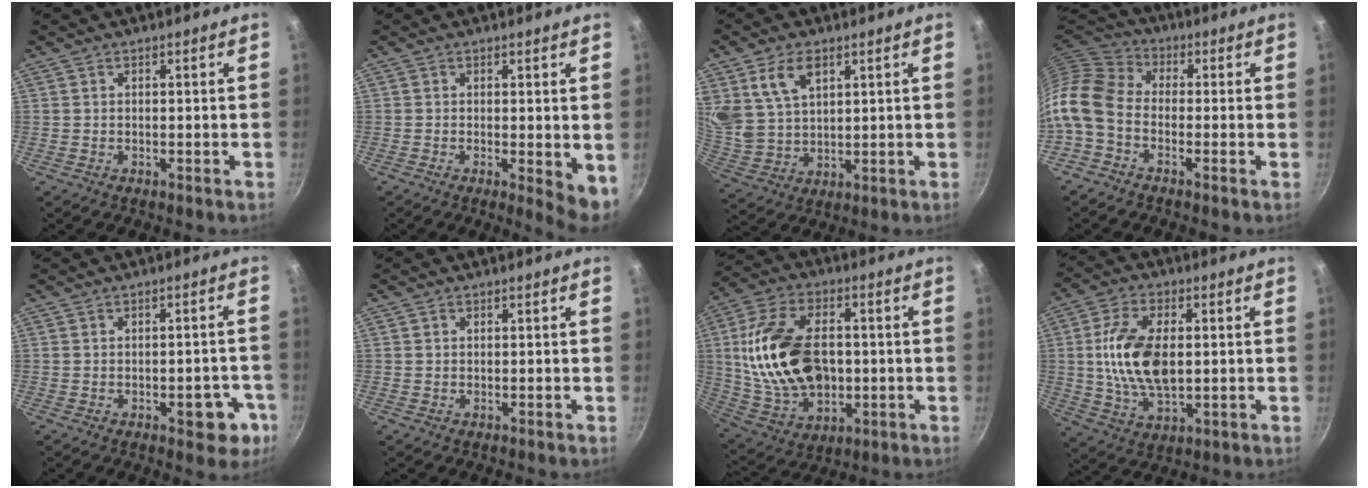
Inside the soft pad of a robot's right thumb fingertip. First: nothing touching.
{"total": 5.0, "force": [-0.3, 1.7, 4.7], "torque": [-0.060, -0.012, -0.003]}
{"total": 10.4, "force": [4.9, 6.5, 6.4], "torque": [-0.105, -0.023, 0.108]}
{"total": 12.0, "force": [-3.5, 8.1, 8.2], "torque": [-0.165, 0.041, -0.097]}
{"total": 5.7, "force": [-2.5, 3.0, 4.2], "torque": [-0.024, 0.024, -0.027]}
{"total": 0.5, "force": [0.2, 0.5, 0.1], "torque": [0.000, 0.003, 0.001]}
{"total": 21.4, "force": [0.7, 14.0, 16.2], "torque": [-0.298, 0.015, 0.024]}
{"total": 14.0, "force": [0.9, 7.7, 11.6], "torque": [-0.211, 0.006, 0.017]}